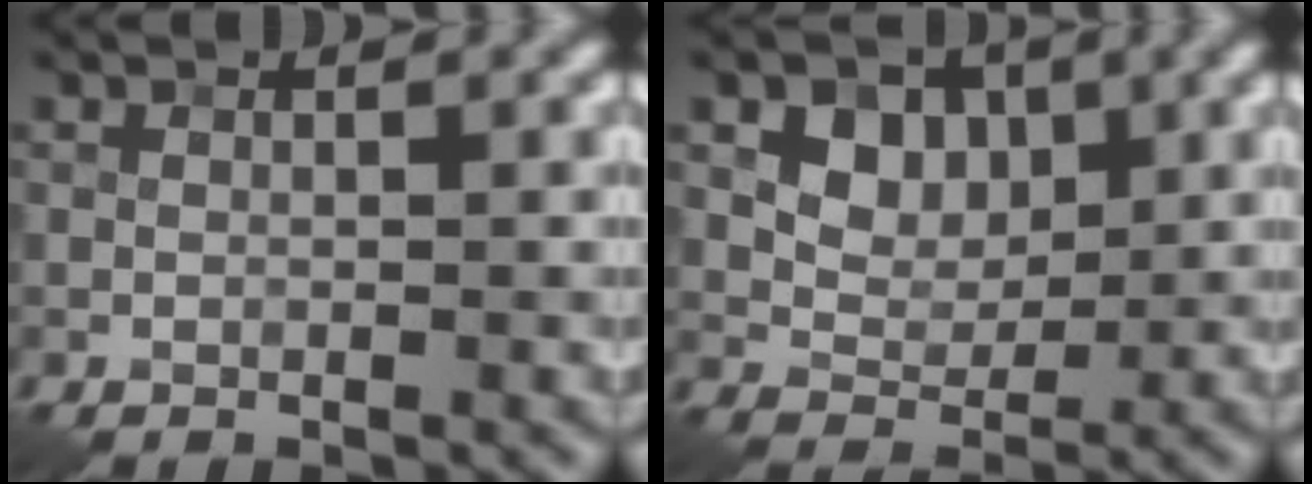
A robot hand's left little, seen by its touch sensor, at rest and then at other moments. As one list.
[{"total": 4.2, "force": [1.4, 3.2, 2.3], "torque": [-0.037, -0.009, 0.027]}]